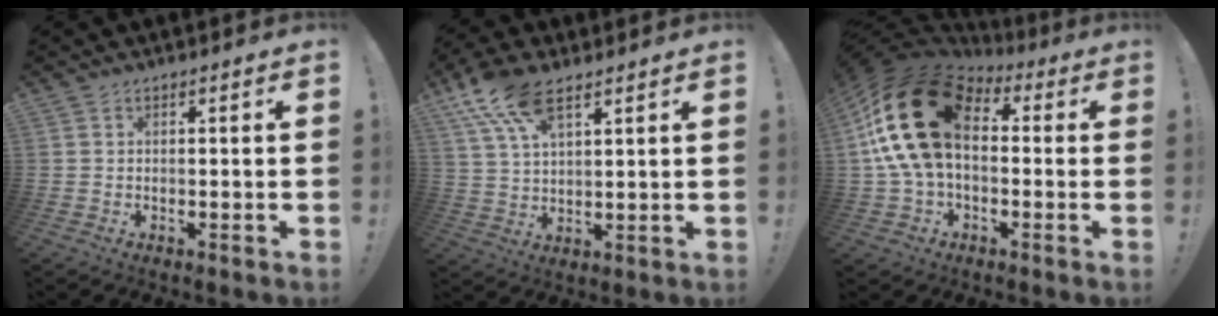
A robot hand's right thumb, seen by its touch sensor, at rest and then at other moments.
{"total": 11.4, "force": [7.3, 4.8, 7.3], "torque": [-0.144, -0.021, 0.139]}
{"total": 23.8, "force": [4.5, 14.3, 18.5], "torque": [-0.356, 0.004, 0.085]}